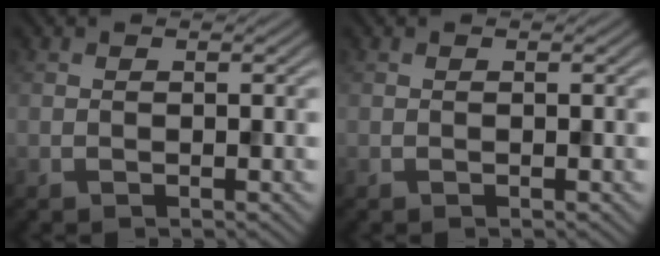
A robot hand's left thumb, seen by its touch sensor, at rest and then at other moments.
{"total": 0.0}